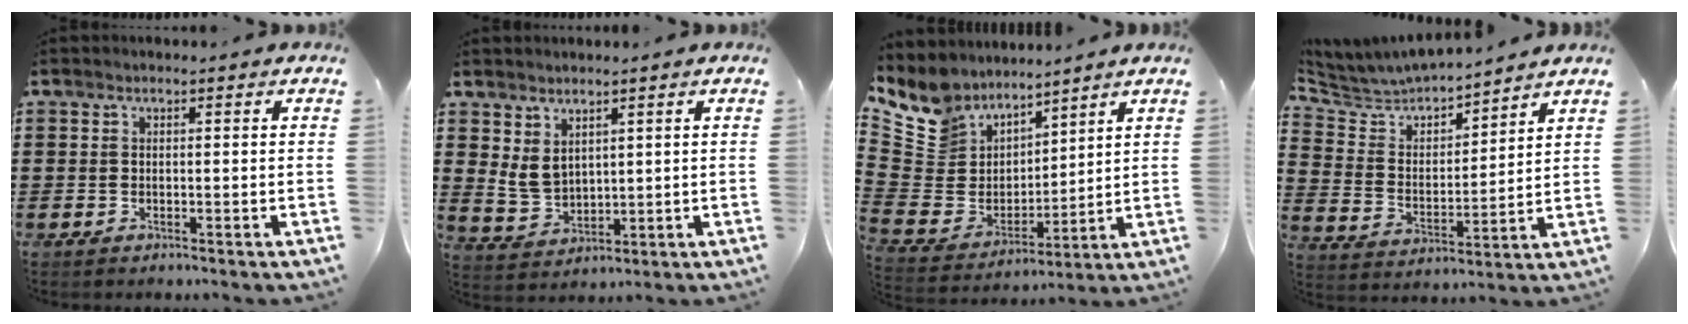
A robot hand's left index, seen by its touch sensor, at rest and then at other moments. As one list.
[{"total": 4.2, "force": [2.3, 2.8, 2.2], "torque": [-0.059, 0.002, 0.043]}, {"total": 9.6, "force": [7.5, 6.1, 0.4], "torque": [-0.068, -0.061, 0.150]}, {"total": 4.9, "force": [4.8, 1.2, 0.4], "torque": [-0.041, -0.034, 0.077]}]